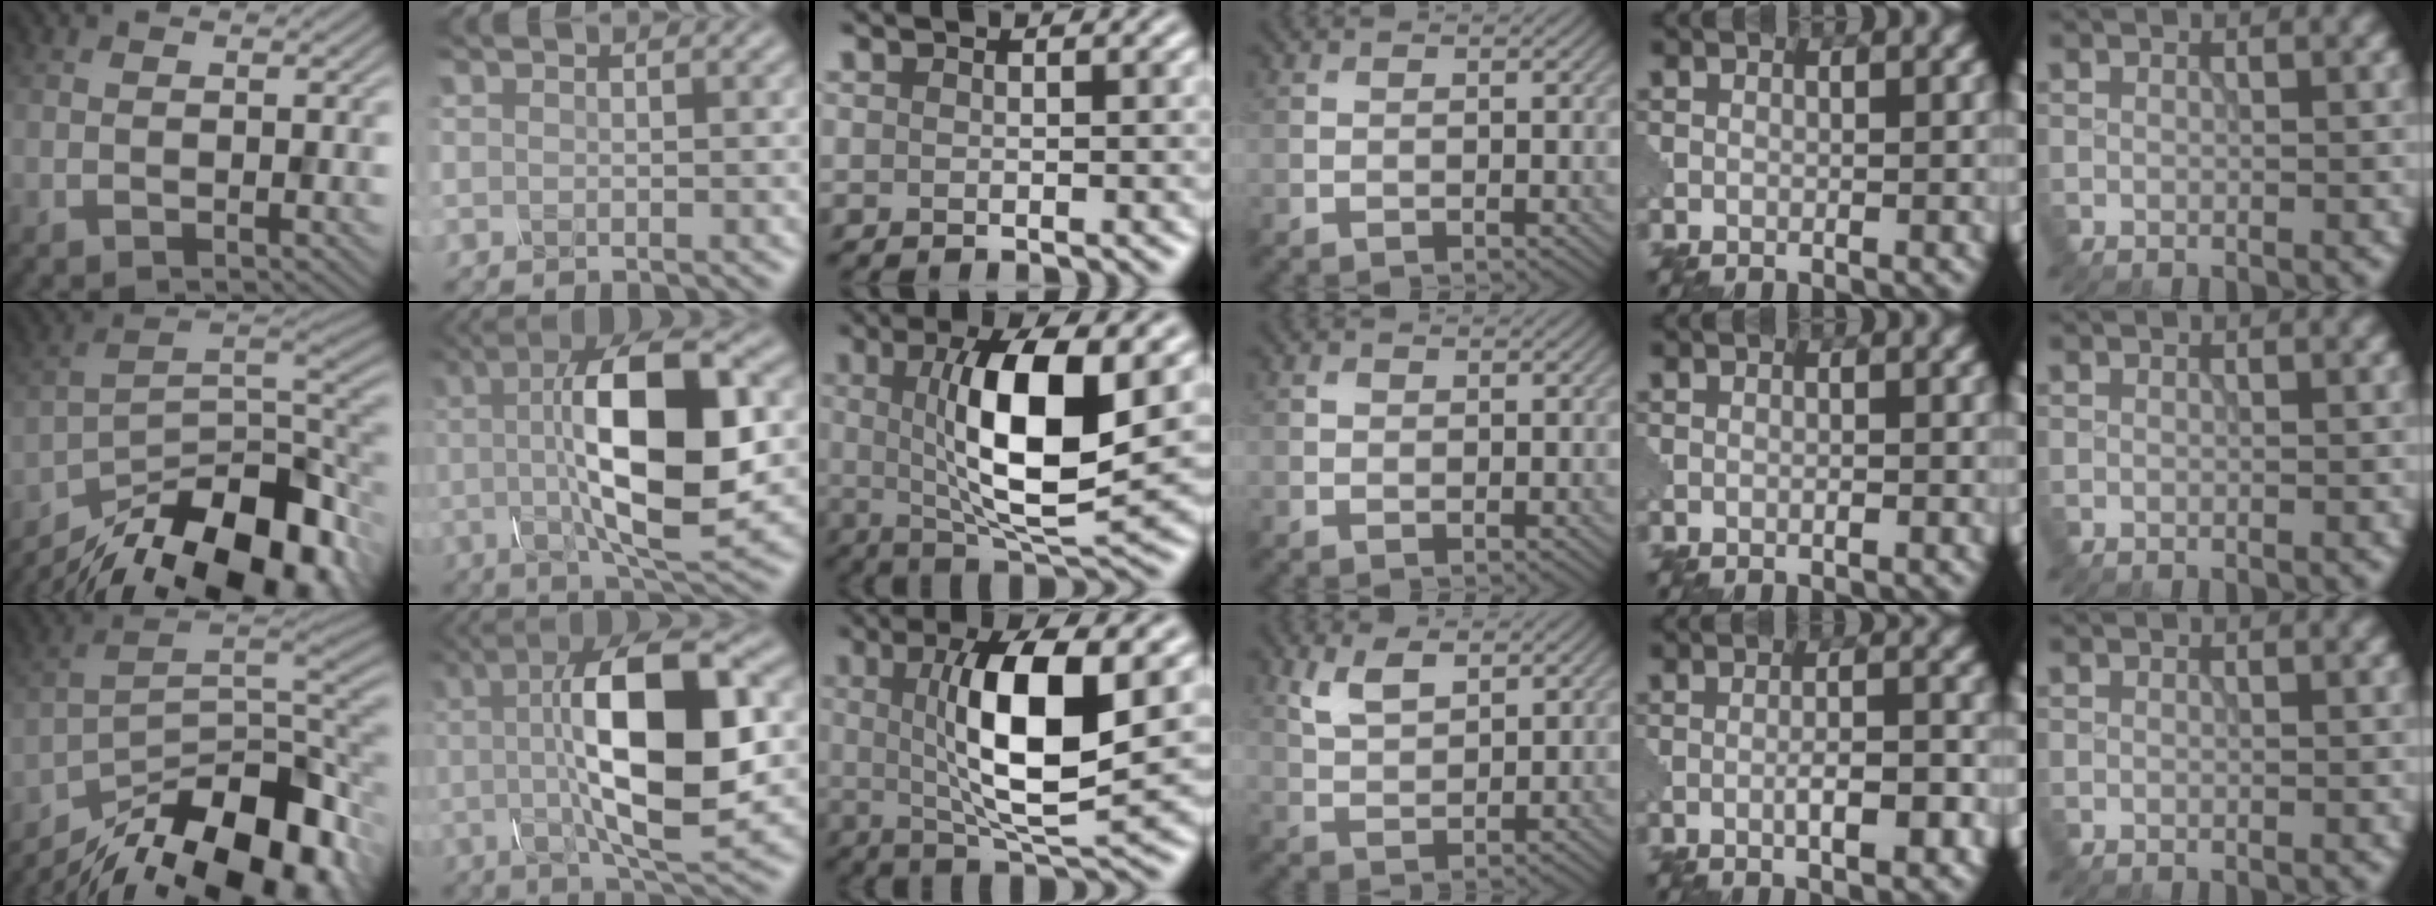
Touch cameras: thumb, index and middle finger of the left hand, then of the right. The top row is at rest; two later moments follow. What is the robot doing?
{"motion": "assemble", "object": "glue stick"}